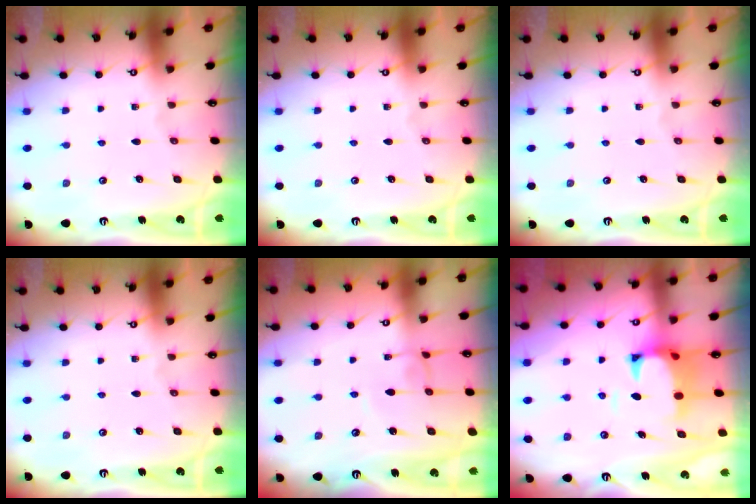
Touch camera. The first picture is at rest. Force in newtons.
{"total": 0.0}
{"total": 0.0}
{"total": 0.0}
{"total": 1.5, "press": 1.4, "slide": 0.3}
{"total": 2.8, "press": 2.6, "slide": 1.2}